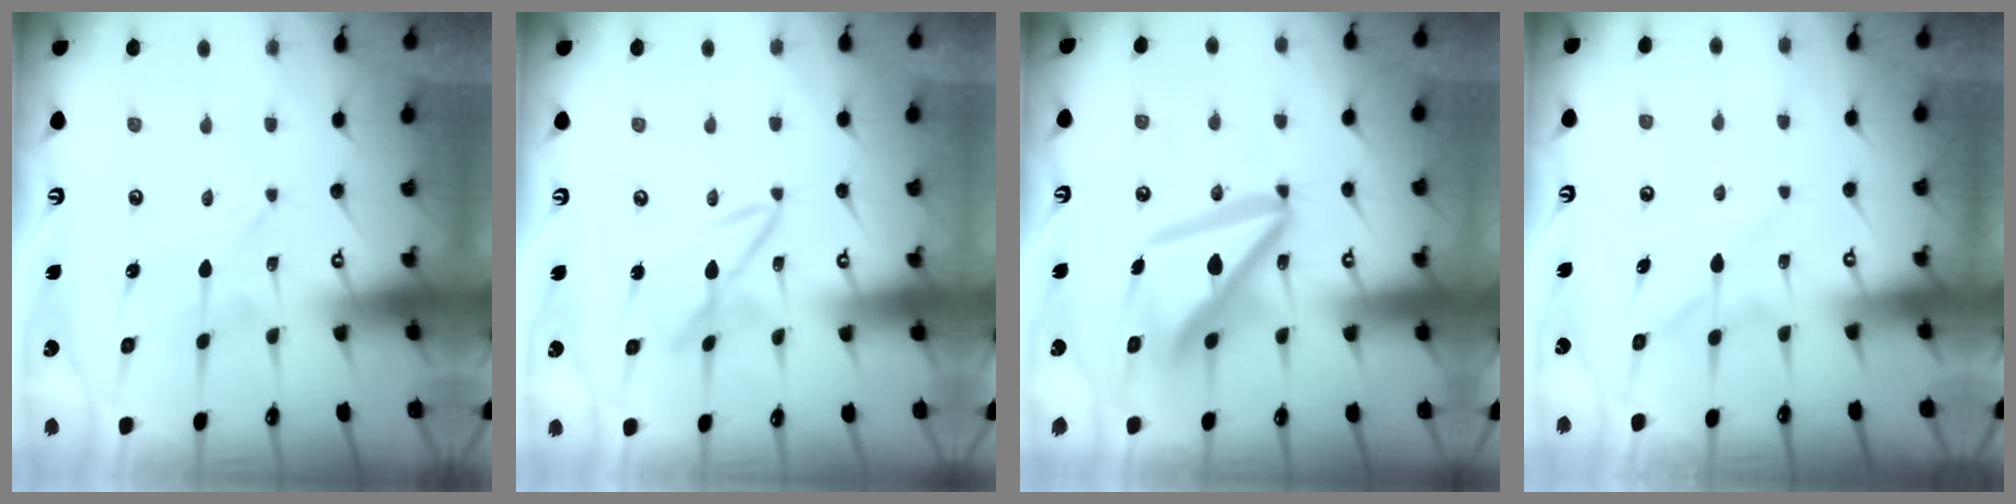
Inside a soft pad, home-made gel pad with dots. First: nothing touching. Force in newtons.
{"total": 6.0, "press": 6.0, "slide": 0.3}
{"total": 15.9, "press": 15.8, "slide": 1.9}
{"total": 6.2, "press": 6.1, "slide": 0.5}